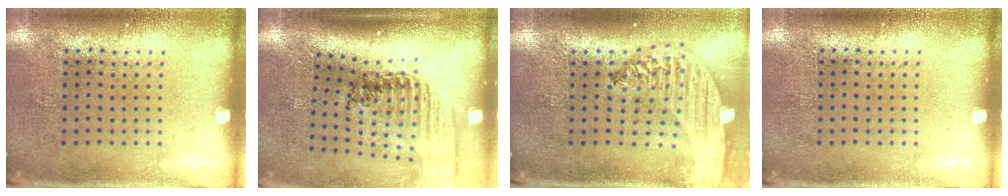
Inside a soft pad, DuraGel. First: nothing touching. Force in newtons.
{"total": 1.5, "press": 1.4, "slide": 0.4}
{"total": 2.5, "press": 2.1, "slide": 1.4}
{"total": 0.0}